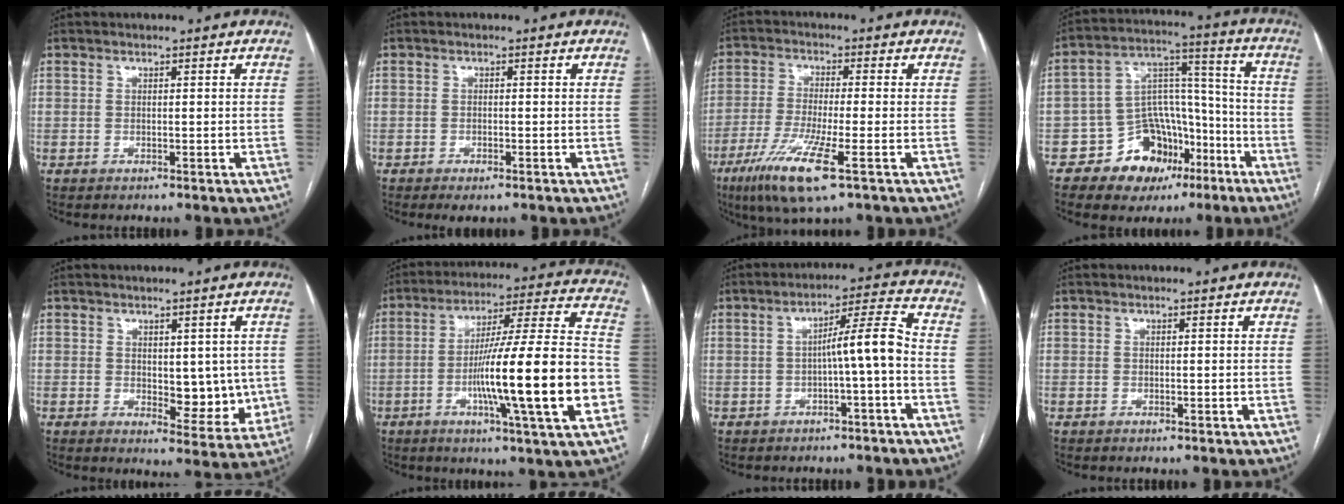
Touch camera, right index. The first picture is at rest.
{"total": 2.1, "force": [-1.4, 0.7, 1.4], "torque": [-0.023, -0.002, -0.014]}
{"total": 10.5, "force": [-5.3, 0.6, 9.0], "torque": [-0.183, -0.030, -0.096]}
{"total": 12.8, "force": [-6.9, 9.0, 5.9], "torque": [-0.081, 0.048, -0.104]}
{"total": 7.5, "force": [0.2, 3.8, 6.4], "torque": [-0.064, -0.009, 0.012]}
{"total": 21.5, "force": [-5.3, 0.1, 20.8], "torque": [-0.313, -0.002, -0.087]}
{"total": 6.7, "force": [-1.2, -0.3, 6.6], "torque": [-0.100, 0.021, -0.015]}
{"total": 0.0}